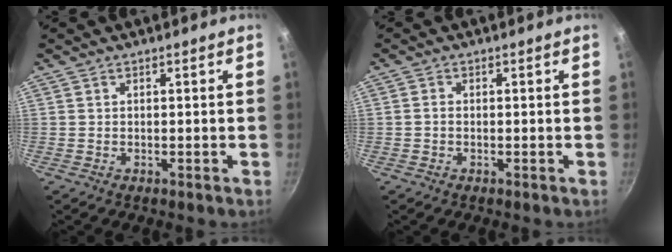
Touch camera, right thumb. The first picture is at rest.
{"total": 1.0, "force": [-0.3, 0.8, 0.6], "torque": [-0.009, 0.007, -0.005]}